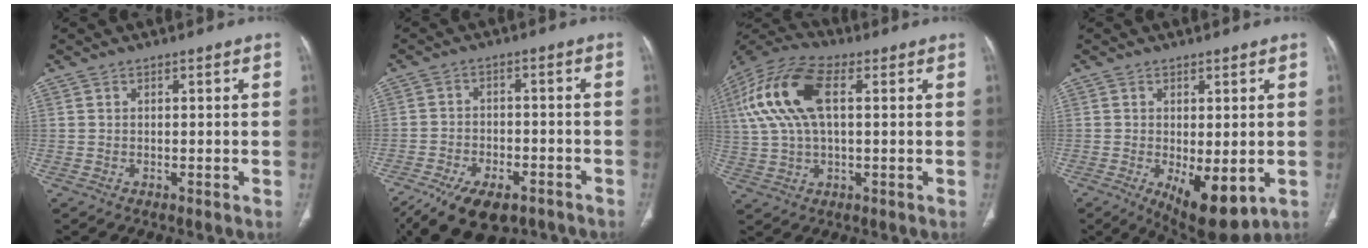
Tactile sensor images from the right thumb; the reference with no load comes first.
{"total": 15.6, "force": [-10.6, 7.6, 8.5], "torque": [-0.160, 0.035, -0.167]}
{"total": 16.1, "force": [3.6, 7.9, 13.6], "torque": [-0.294, 0.027, 0.065]}
{"total": 10.0, "force": [-2.5, 4.2, 8.8], "torque": [-0.124, -0.021, -0.025]}